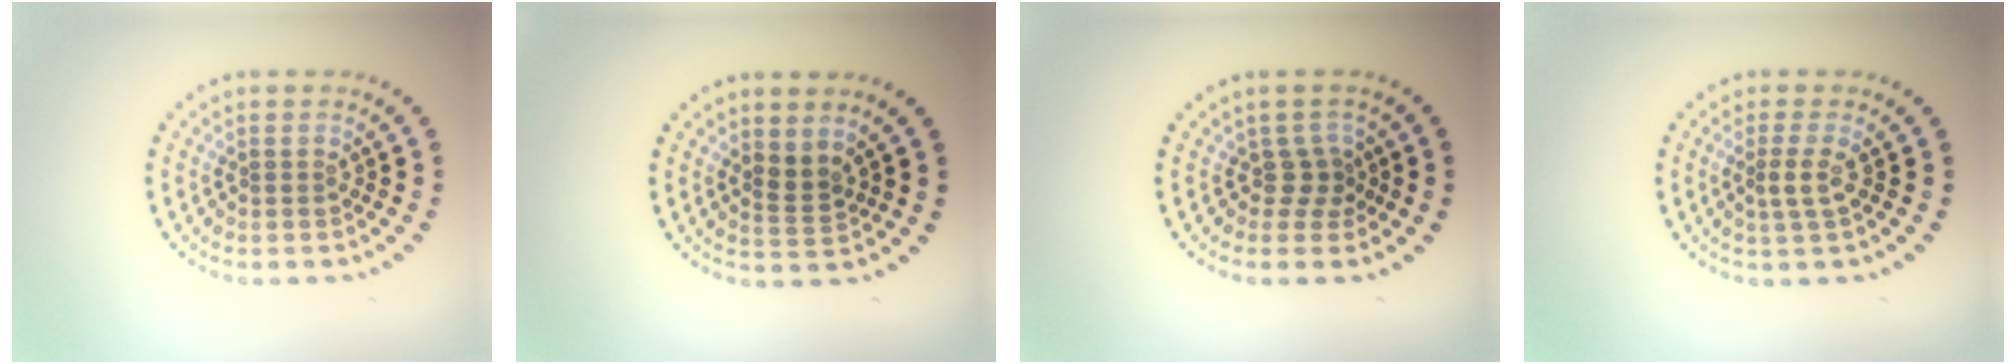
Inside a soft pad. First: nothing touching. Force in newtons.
{"total": 1.8, "press": 1.3, "slide": 1.3}
{"total": 1.8, "press": 1.2, "slide": 1.4}
{"total": 1.6, "press": 1.2, "slide": 1.0}